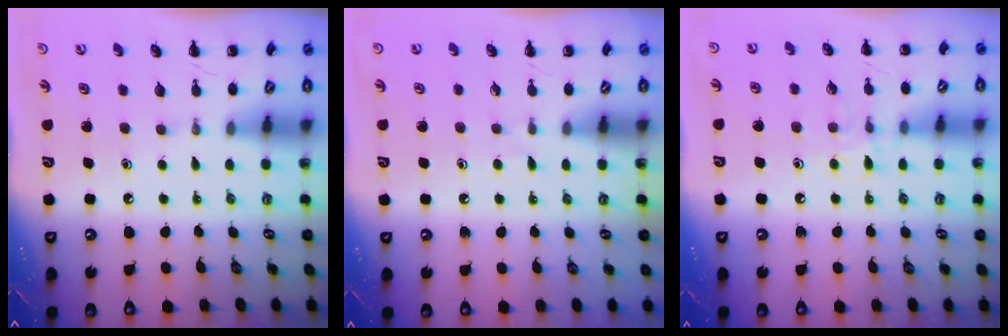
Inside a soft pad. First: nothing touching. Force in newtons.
{"total": 2.9, "press": 2.6, "slide": 1.4}
{"total": 7.0, "press": 6.9, "slide": 1.4}